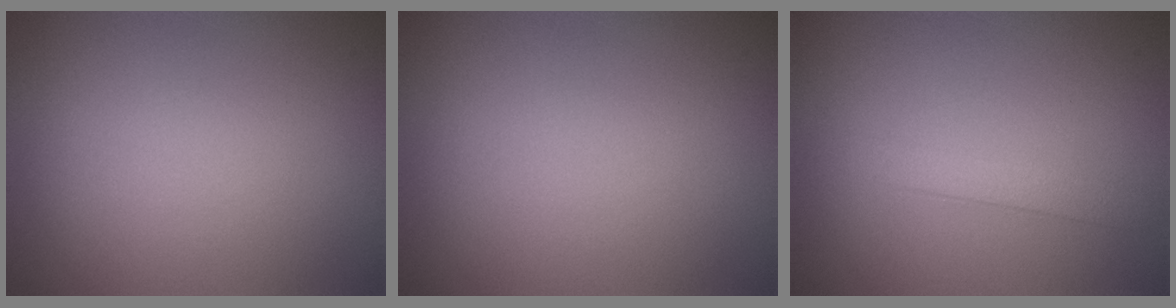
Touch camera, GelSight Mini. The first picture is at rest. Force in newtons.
{"total": 0.0}
{"total": 1.7, "press": 1.7, "slide": 0.0}